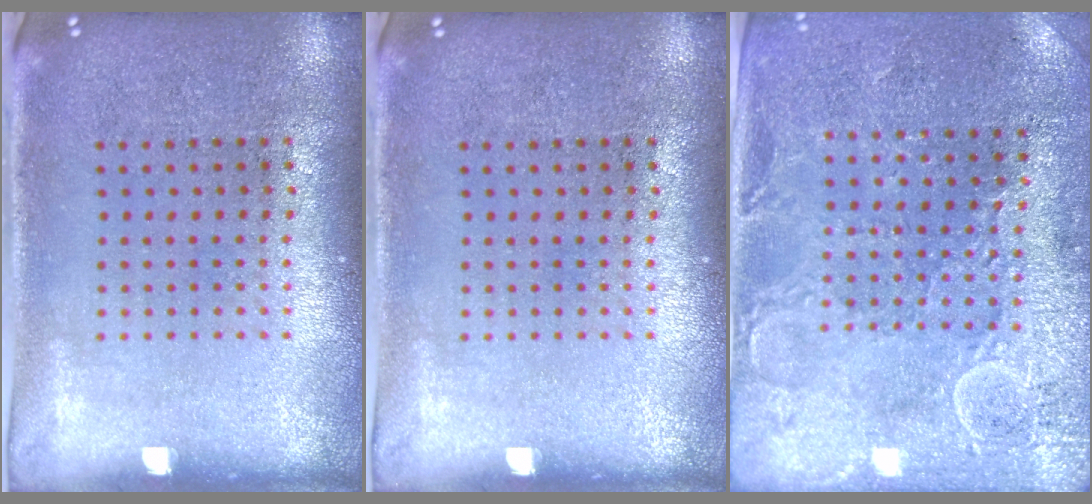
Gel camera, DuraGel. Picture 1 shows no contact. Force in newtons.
{"total": 0.0}
{"total": 2.9, "press": 2.8, "slide": 0.4}